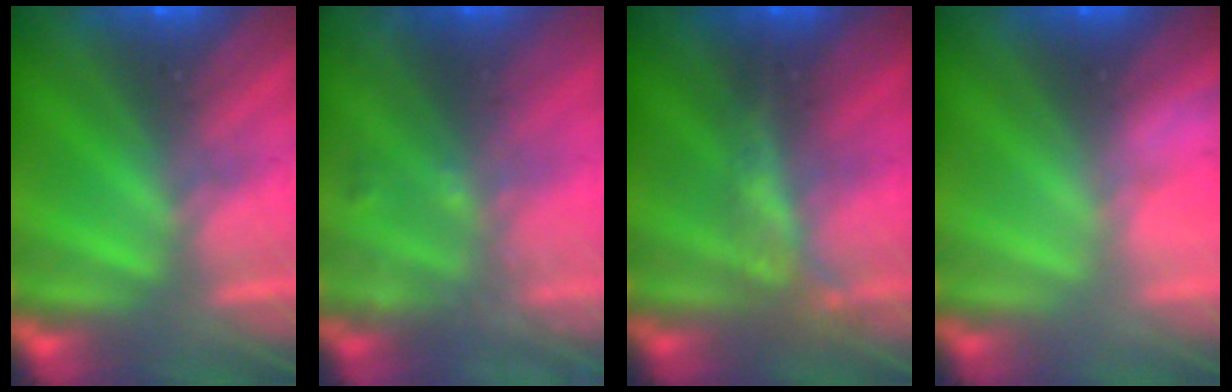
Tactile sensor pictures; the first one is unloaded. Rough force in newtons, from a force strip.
{"total": 2.0}
{"total": 2.1}
{"total": 2.8}